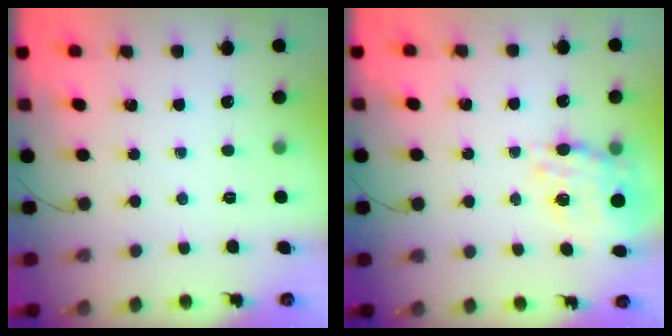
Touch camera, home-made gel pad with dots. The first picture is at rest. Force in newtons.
{"total": 12.8, "press": 12.2, "slide": 3.8}